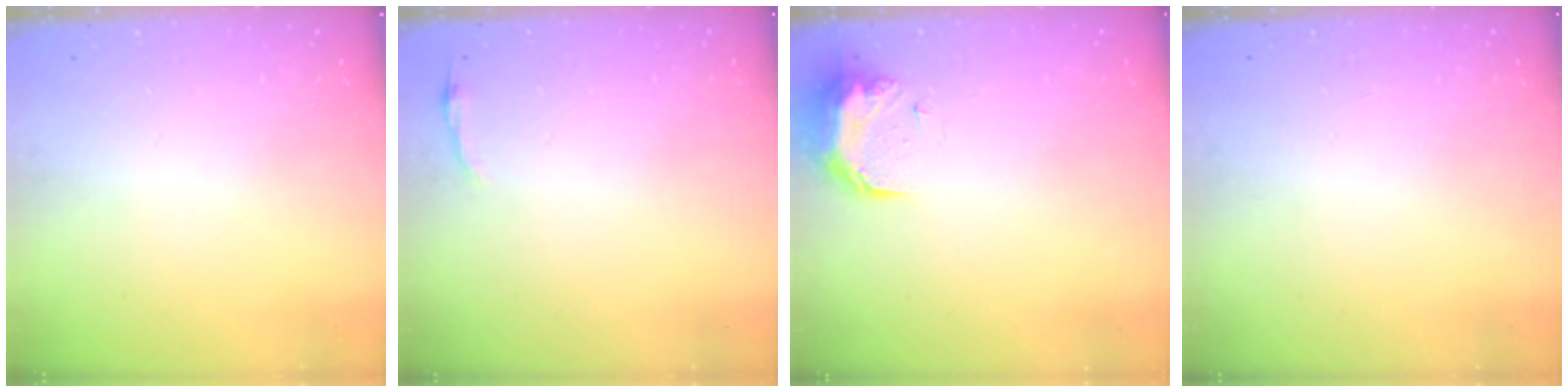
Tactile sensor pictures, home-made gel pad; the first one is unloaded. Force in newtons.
{"total": 2.8, "press": 2.8, "slide": 0.6}
{"total": 11.4, "press": 9.6, "slide": 6.1}
{"total": 0.0}